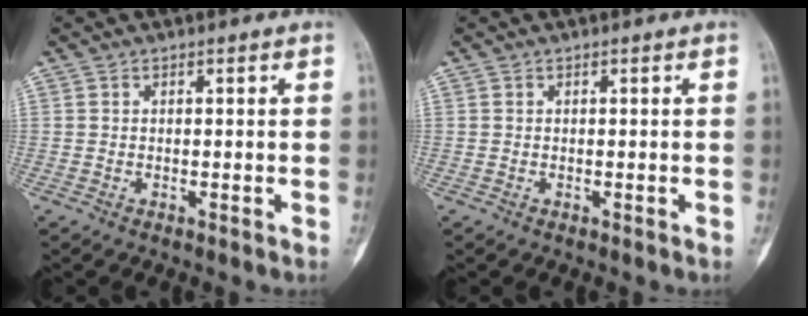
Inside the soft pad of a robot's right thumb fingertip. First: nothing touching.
{"total": 0.0}